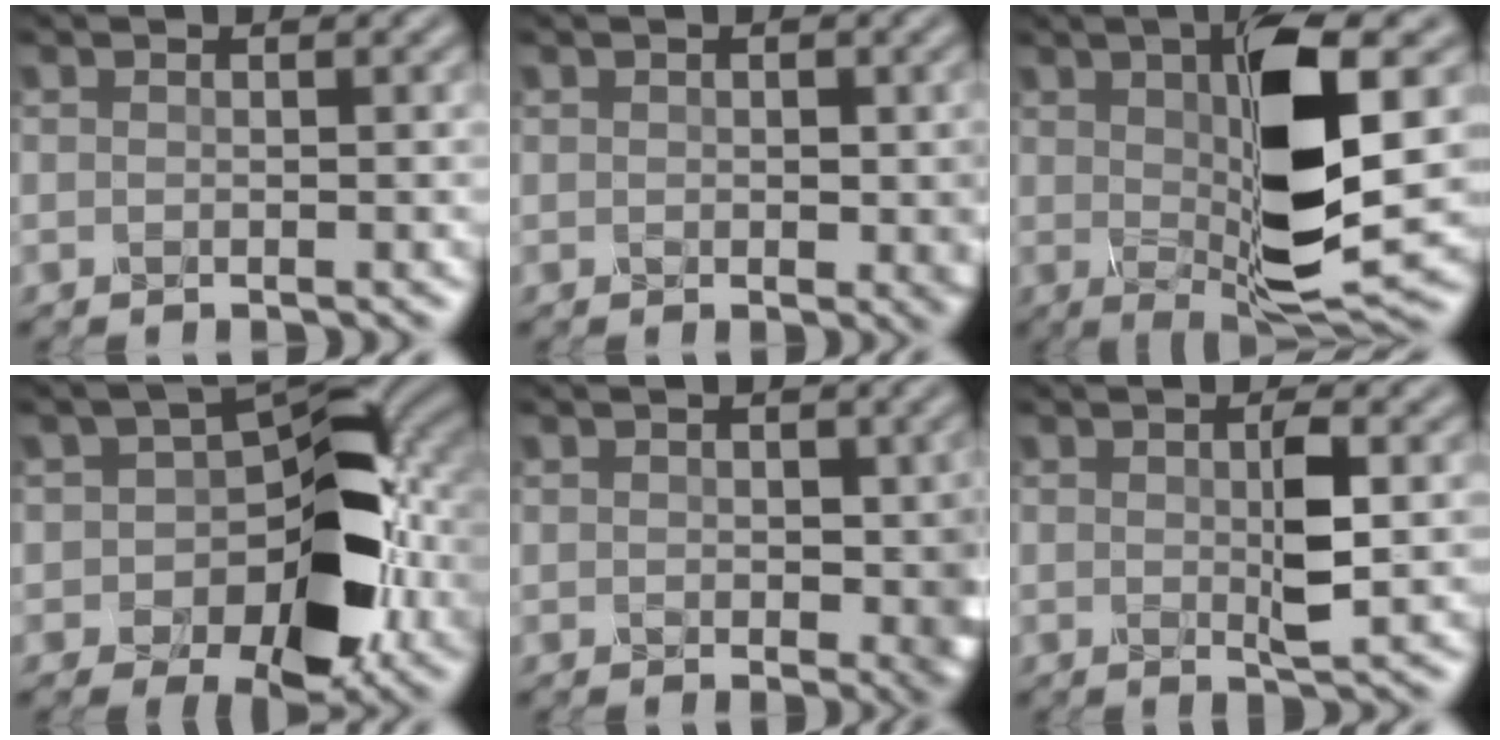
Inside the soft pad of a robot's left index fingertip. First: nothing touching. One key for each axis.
{"total": 2.1, "fx": 0.2, "fy": 1.3, "fz": 1.6, "tx": -0.019, "ty": -0.005, "tz": 0.005}
{"total": 10.1, "fx": 1.3, "fy": 2.6, "fz": 9.7, "tx": -0.161, "ty": -0.009, "tz": 0.026}
{"total": 9.9, "fx": -1.9, "fy": 6.1, "fz": 7.5, "tx": -0.096, "ty": 0.009, "tz": -0.037}
{"total": 3.7, "fx": 0.3, "fy": 2.4, "fz": 2.8, "tx": -0.034, "ty": -0.009, "tz": 0.006}
{"total": 3.3, "fx": 0.2, "fy": 0.7, "fz": 3.2, "tx": -0.059, "ty": -0.003, "tz": 0.004}